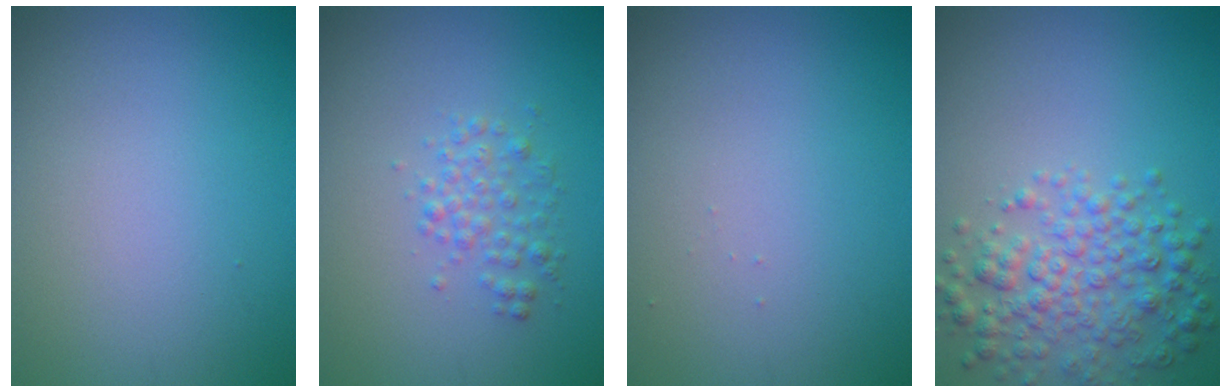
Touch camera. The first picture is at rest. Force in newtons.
{"total": 2.0, "press": 2.0, "slide": 0.1}
{"total": 0.0}
{"total": 4.8, "press": 4.8, "slide": 0.1}